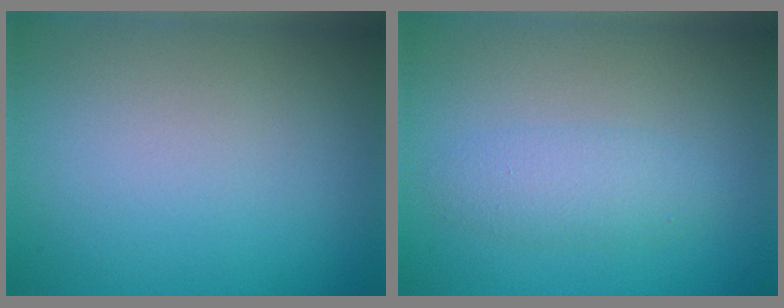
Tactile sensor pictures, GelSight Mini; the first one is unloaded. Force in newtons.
{"total": 2.3, "press": 2.3, "slide": 0.1}